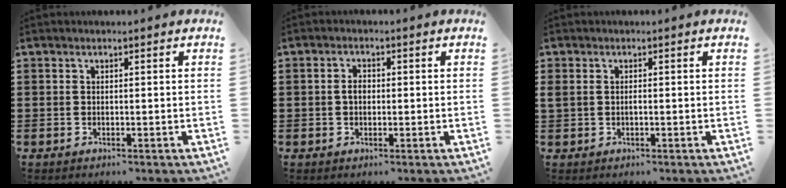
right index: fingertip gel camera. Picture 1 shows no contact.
{"total": 0.6, "force": [-0.2, 0.4, 0.4], "torque": [-0.010, 0.000, -0.003]}
{"total": 0.9, "force": [-0.1, 0.5, 0.7], "torque": [-0.017, 0.001, -0.003]}